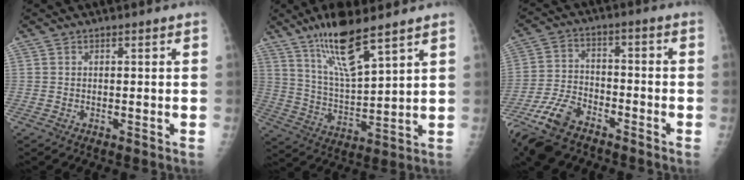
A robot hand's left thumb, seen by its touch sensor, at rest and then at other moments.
{"total": 13.0, "force": [8.8, 2.6, 9.1], "torque": [-0.165, -0.051, 0.176]}
{"total": 12.7, "force": [-9.3, 5.9, 6.4], "torque": [-0.136, 0.030, -0.174]}